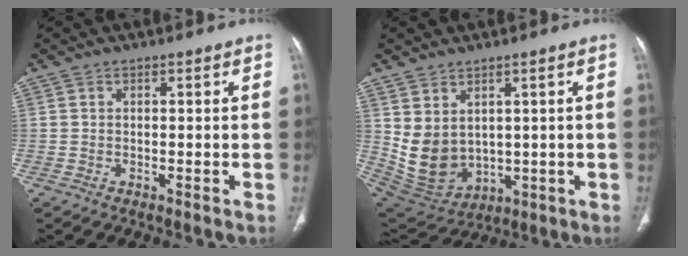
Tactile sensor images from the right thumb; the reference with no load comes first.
{"total": 10.6, "force": [2.1, 8.0, 6.7], "torque": [-0.111, -0.015, 0.078]}